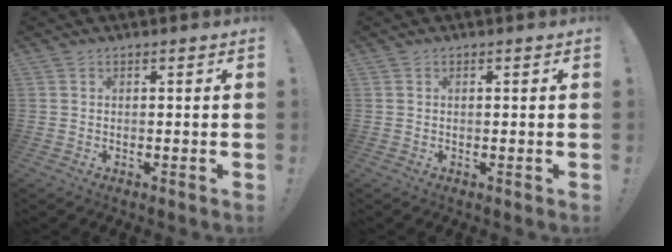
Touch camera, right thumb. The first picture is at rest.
{"total": 0.0}